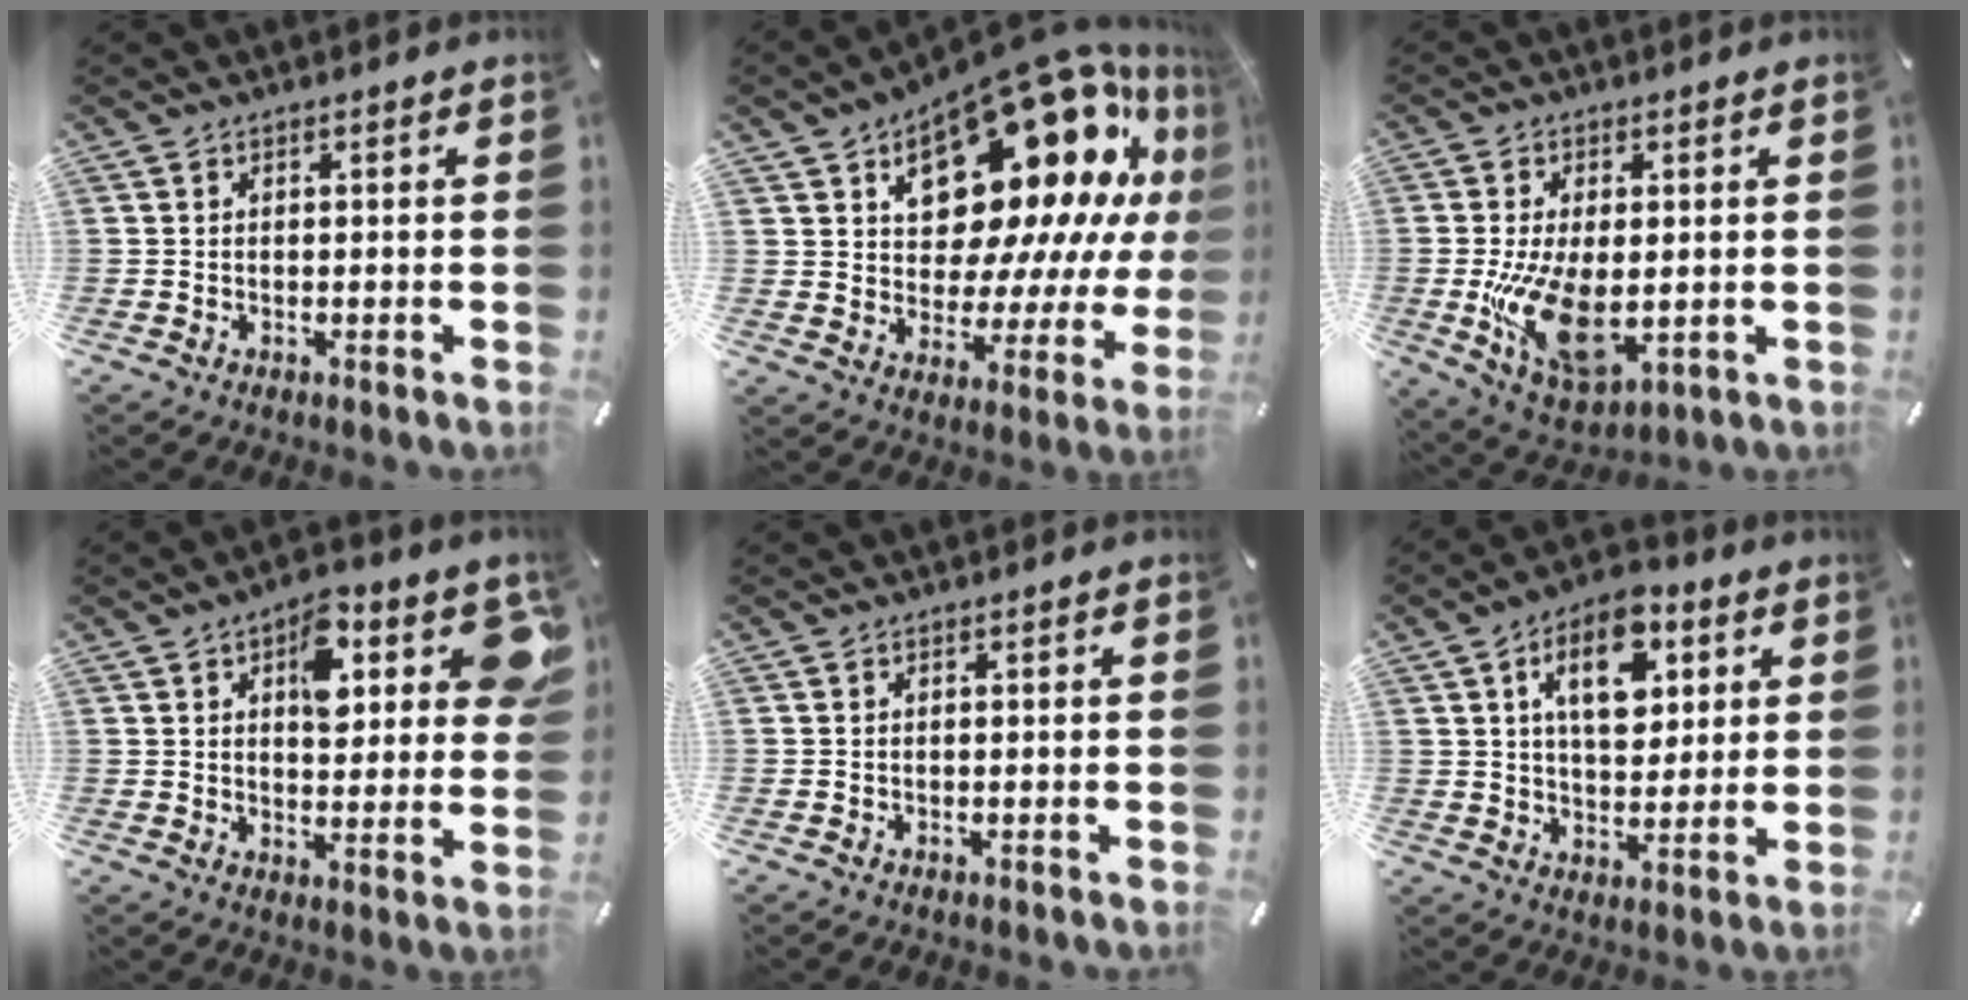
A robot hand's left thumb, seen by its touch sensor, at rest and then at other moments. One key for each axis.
{"total": 23.0, "fx": 13.5, "fy": 11.7, "fz": 14.5, "tx": -0.199, "ty": -0.110, "tz": 0.238}
{"total": 14.4, "fx": -1.3, "fy": 8.2, "fz": 11.8, "tx": -0.226, "ty": -0.022, "tz": -0.017}
{"total": 13.3, "fx": 5.9, "fy": 7.0, "fz": 9.7, "tx": -0.111, "ty": -0.022, "tz": 0.092}
{"total": 0.0}
{"total": 12.5, "fx": 4.5, "fy": 7.9, "fz": 8.5, "tx": -0.123, "ty": -0.003, "tz": 0.076}